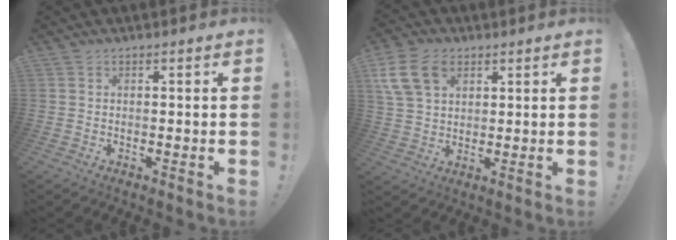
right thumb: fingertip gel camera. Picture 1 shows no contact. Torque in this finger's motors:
{"motor_torque": [-0.28, 0.67, 0.84, 0.42, 0.29]}